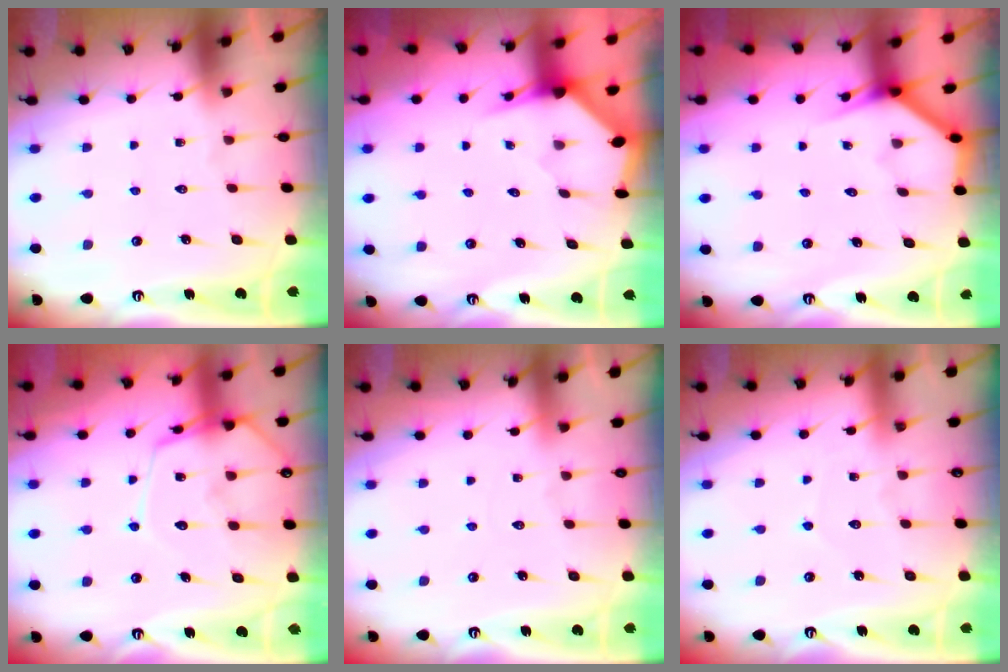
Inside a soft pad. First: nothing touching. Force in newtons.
{"total": 3.1, "press": 3.1, "slide": 0.3}
{"total": 3.7, "press": 3.7, "slide": 0.3}
{"total": 10.5, "press": 10.5, "slide": 1.1}
{"total": 2.1, "press": 2.1, "slide": 0.2}
{"total": 4.0, "press": 3.9, "slide": 0.4}